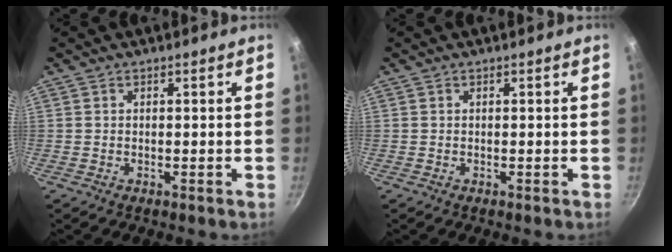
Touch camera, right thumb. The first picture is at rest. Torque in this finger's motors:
{"motor_torque": [-0.01, -0.01, 0.06, -0.03, 0.00]}